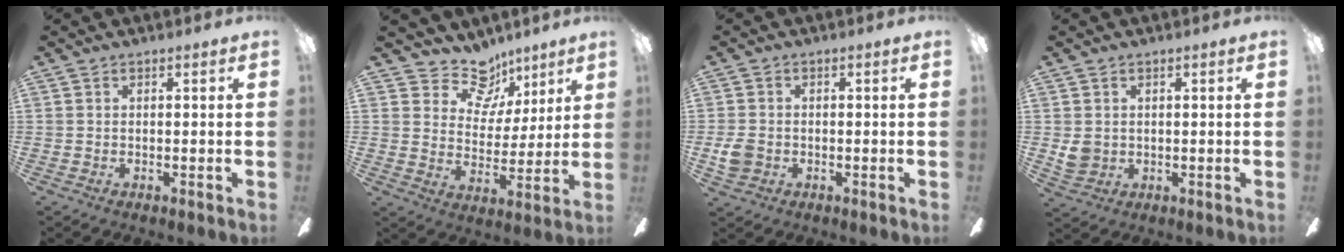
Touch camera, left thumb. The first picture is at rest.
{"total": 12.6, "force": [9.0, 7.7, 4.3], "torque": [-0.068, -0.057, 0.168]}
{"total": 4.5, "force": [-0.8, 3.8, 2.4], "torque": [-0.046, 0.003, -0.015]}
{"total": 3.8, "force": [1.2, 3.4, 1.5], "torque": [-0.022, 0.003, 0.025]}